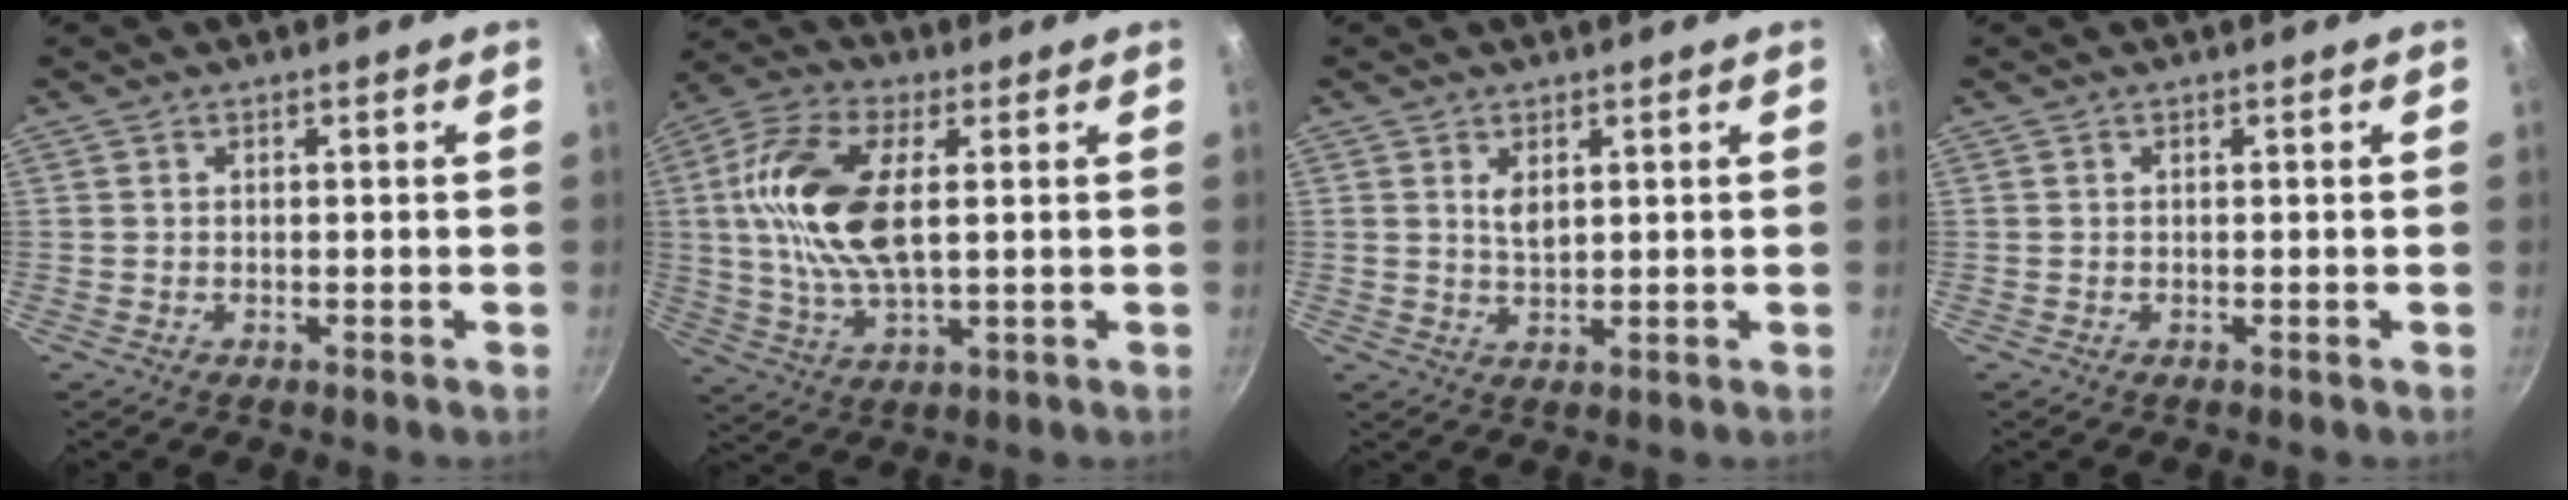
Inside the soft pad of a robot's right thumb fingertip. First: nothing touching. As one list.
[{"total": 15.8, "force": [2.4, 7.6, 13.6], "torque": [-0.268, 0.007, 0.039]}, {"total": 3.0, "force": [1.2, 1.6, 2.3], "torque": [-0.039, -0.009, 0.025]}, {"total": 0.0}]